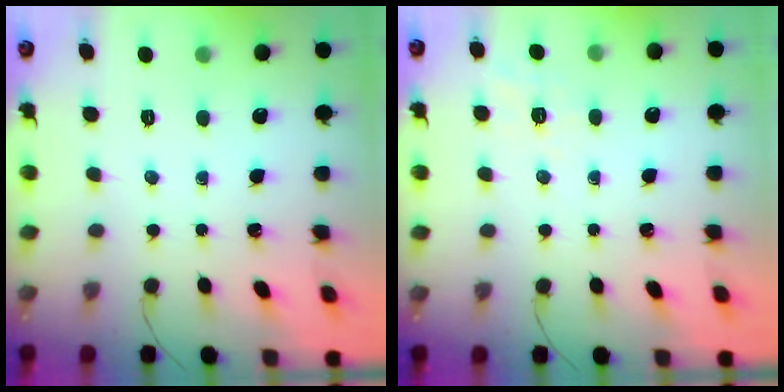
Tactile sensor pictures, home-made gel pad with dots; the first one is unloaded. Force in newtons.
{"total": 1.7, "press": 0.9, "slide": 1.5}